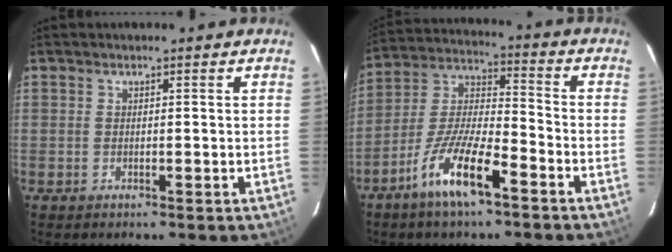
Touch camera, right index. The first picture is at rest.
{"total": 12.8, "force": [-7.9, 2.9, 9.6], "torque": [-0.199, -0.005, -0.147]}